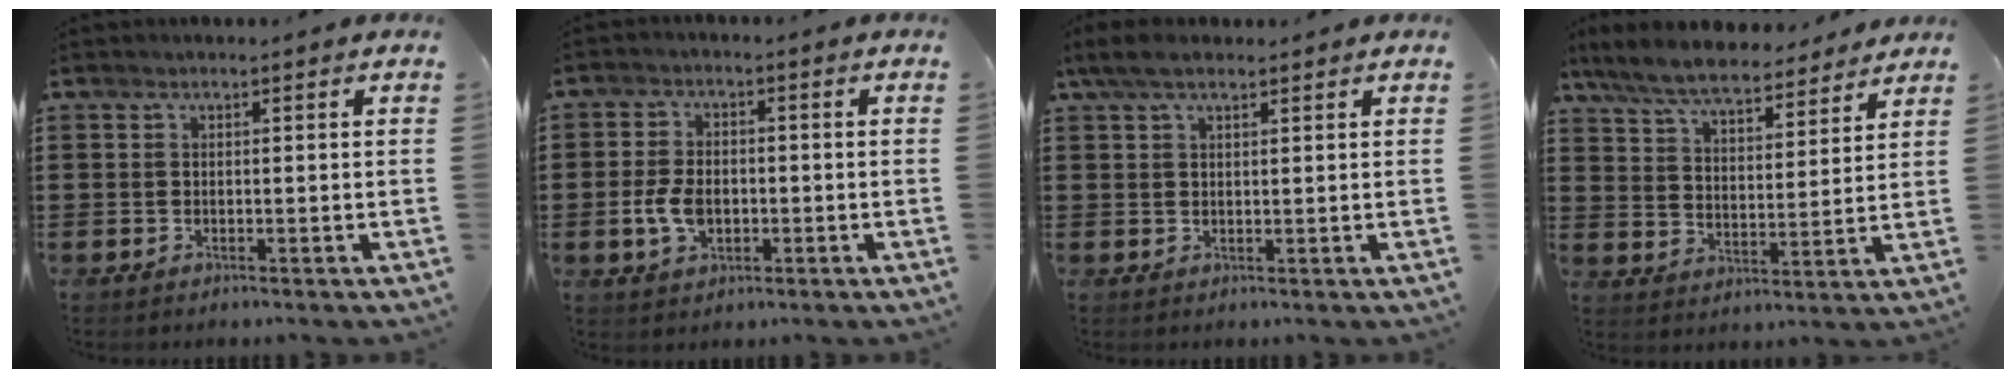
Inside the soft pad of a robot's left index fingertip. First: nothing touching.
{"total": 5.3, "force": [-0.9, 3.4, 4.0], "torque": [-0.101, -0.002, -0.022]}
{"total": 3.7, "force": [2.3, 1.6, 2.5], "torque": [-0.053, 0.009, 0.043]}
{"total": 7.8, "force": [7.2, 0.9, 2.8], "torque": [-0.084, -0.035, 0.129]}